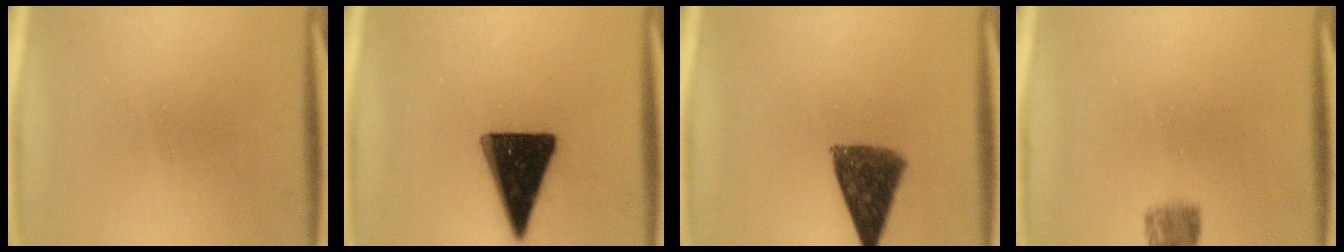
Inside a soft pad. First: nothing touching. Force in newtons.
{"total": 18.2}
{"total": 10.3}
{"total": 3.7}